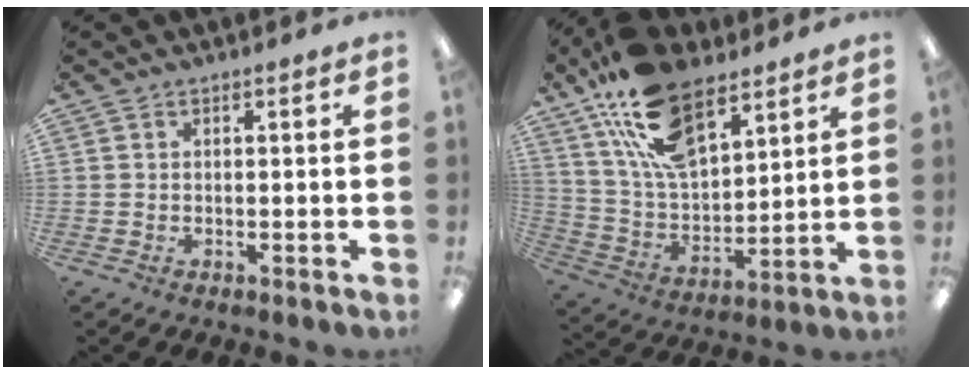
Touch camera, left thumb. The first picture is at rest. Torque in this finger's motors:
{"motor_torque": [2.09, 1.59, 1.78, -0.99, 0.36]}